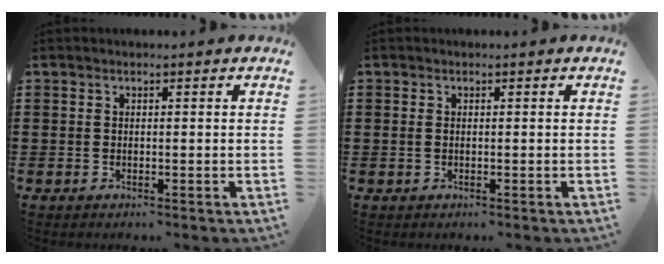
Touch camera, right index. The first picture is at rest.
{"total": 0.7, "force": [0.0, 0.3, 0.6], "torque": [-0.014, 0.000, -0.001]}